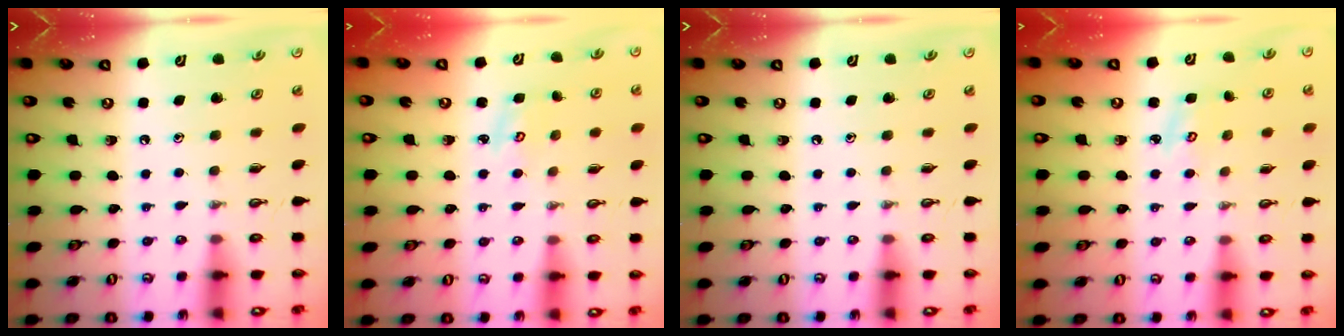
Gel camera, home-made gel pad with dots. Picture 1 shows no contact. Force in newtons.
{"total": 2.3, "press": 2.2, "slide": 0.3}
{"total": 0.0}
{"total": 2.9, "press": 2.8, "slide": 0.3}